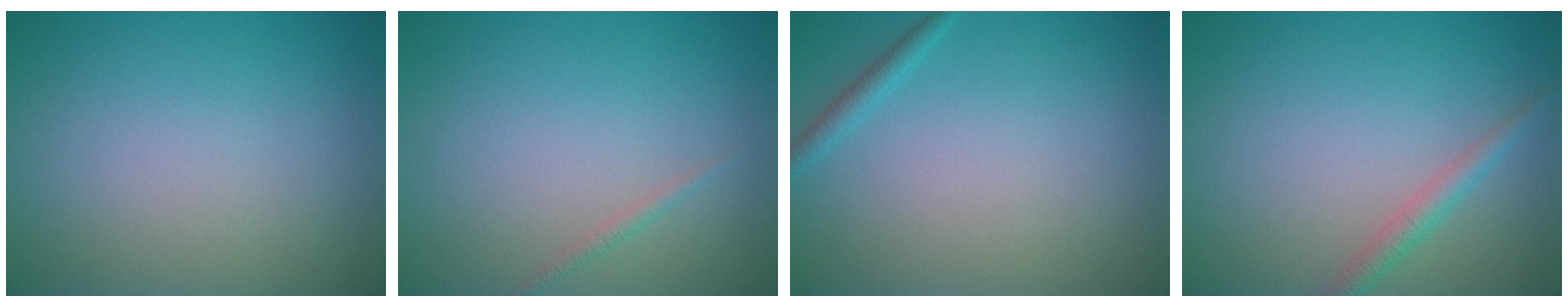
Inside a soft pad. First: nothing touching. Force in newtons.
{"total": 0.7, "press": 0.7, "slide": 0.0}
{"total": 1.1, "press": 1.1, "slide": 0.1}
{"total": 1.8, "press": 1.8, "slide": 0.0}